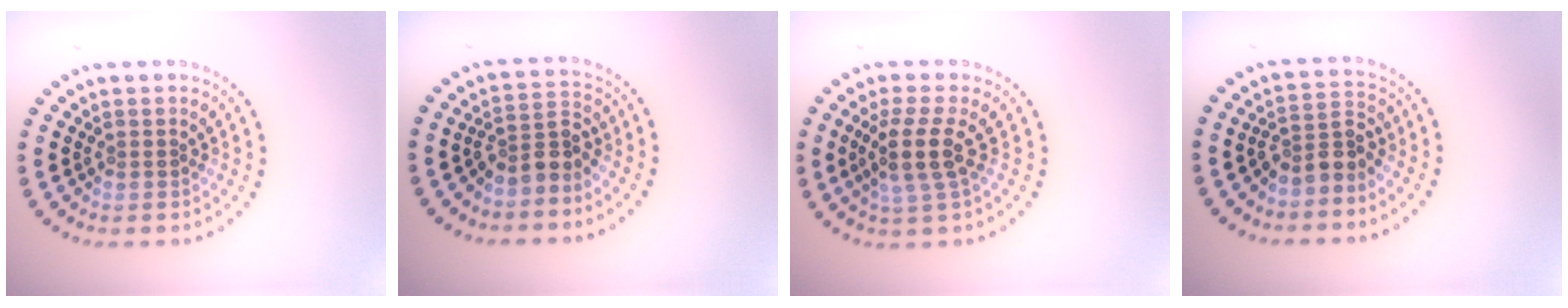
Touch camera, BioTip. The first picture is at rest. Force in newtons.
{"total": 2.6, "press": 2.2, "slide": 1.5}
{"total": 3.5, "press": 2.7, "slide": 2.2}
{"total": 2.6, "press": 2.2, "slide": 1.5}